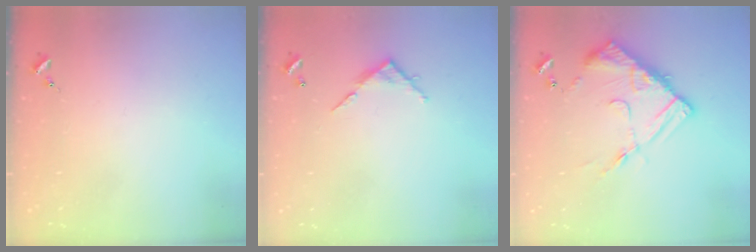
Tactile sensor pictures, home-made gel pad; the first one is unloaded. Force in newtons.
{"total": 5.7, "press": 5.7, "slide": 0.4}
{"total": 14.5, "press": 14.5, "slide": 1.3}